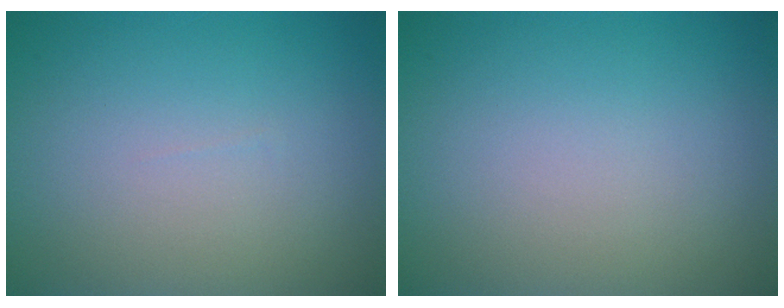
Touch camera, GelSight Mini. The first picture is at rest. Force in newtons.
{"total": 0.0}